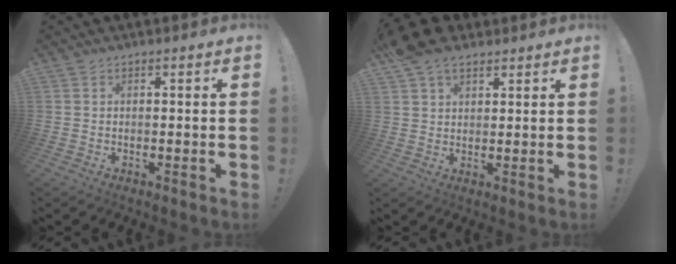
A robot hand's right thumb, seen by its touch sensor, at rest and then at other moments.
{"total": 8.0, "force": [5.5, 4.4, 3.9], "torque": [-0.066, -0.021, 0.106]}